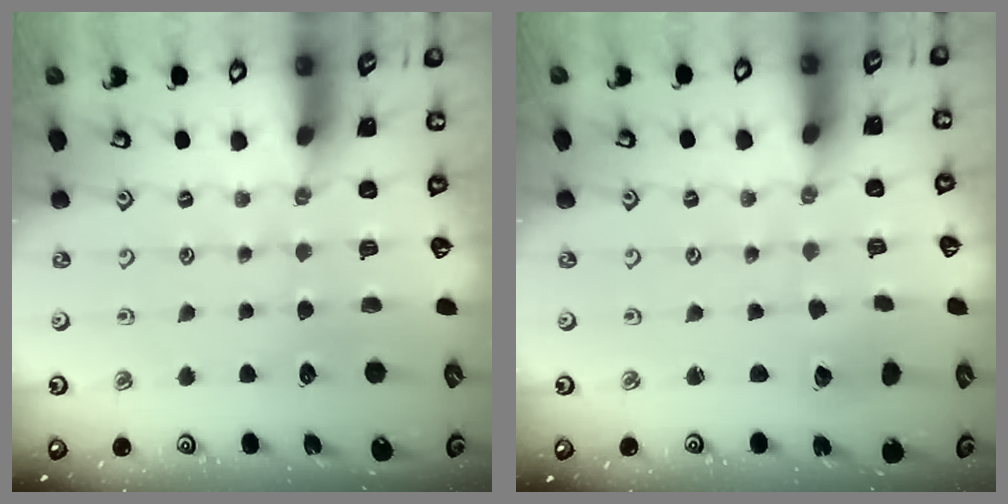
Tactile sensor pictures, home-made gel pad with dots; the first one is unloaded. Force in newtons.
{"total": 1.9, "press": 1.9, "slide": 0.1}